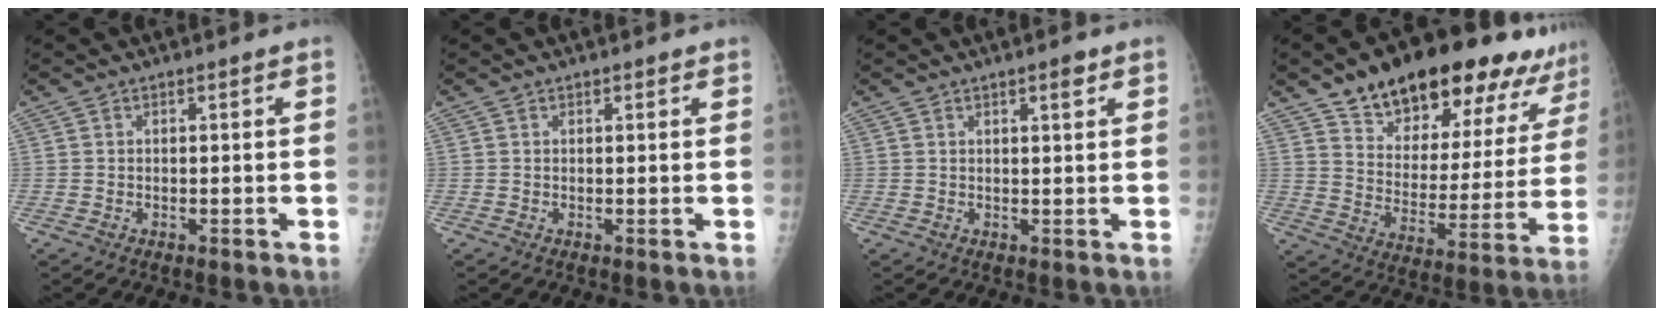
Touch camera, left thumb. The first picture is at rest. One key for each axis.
{"total": 0.7, "fx": 0.5, "fy": 0.4, "fz": 0.2, "tx": 0.000, "ty": -0.004, "tz": 0.004}
{"total": 2.2, "fx": 1.4, "fy": 0.5, "fz": 1.6, "tx": -0.021, "ty": -0.006, "tz": 0.019}
{"total": 24.6, "fx": 18.0, "fy": 10.6, "fz": 13.0, "tx": -0.153, "ty": -0.066, "tz": 0.264}